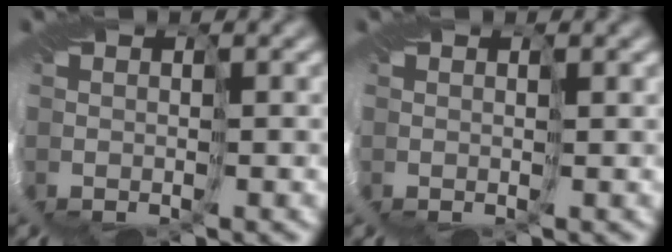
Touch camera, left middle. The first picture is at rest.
{"total": 0.6, "force": [0.5, -0.3, 0.1], "torque": [-0.003, 0.004, 0.007]}